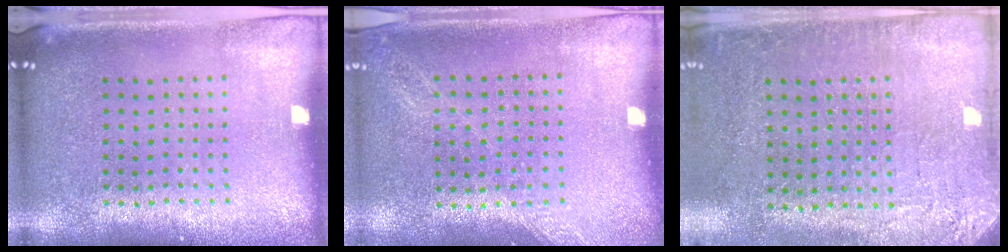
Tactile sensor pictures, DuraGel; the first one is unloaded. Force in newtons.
{"total": 1.1, "press": 1.1, "slide": 0.2}
{"total": 2.8, "press": 2.6, "slide": 1.1}